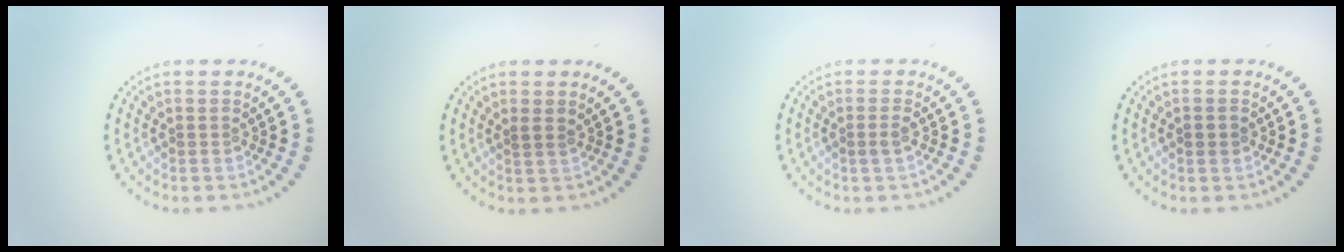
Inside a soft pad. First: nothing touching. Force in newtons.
{"total": 0.7, "press": 0.4, "slide": 0.6}
{"total": 0.9, "press": 0.8, "slide": 0.4}
{"total": 1.4, "press": 1.4, "slide": 0.1}